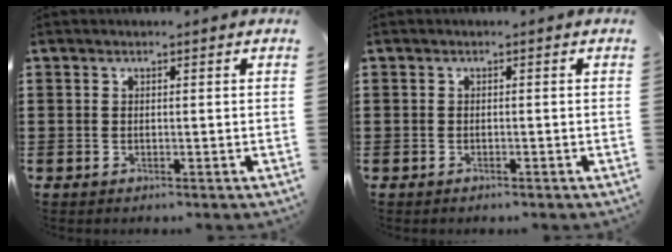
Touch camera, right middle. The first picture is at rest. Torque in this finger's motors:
{"motor_torque": [-0.21, 0.20, -0.13, -0.04]}